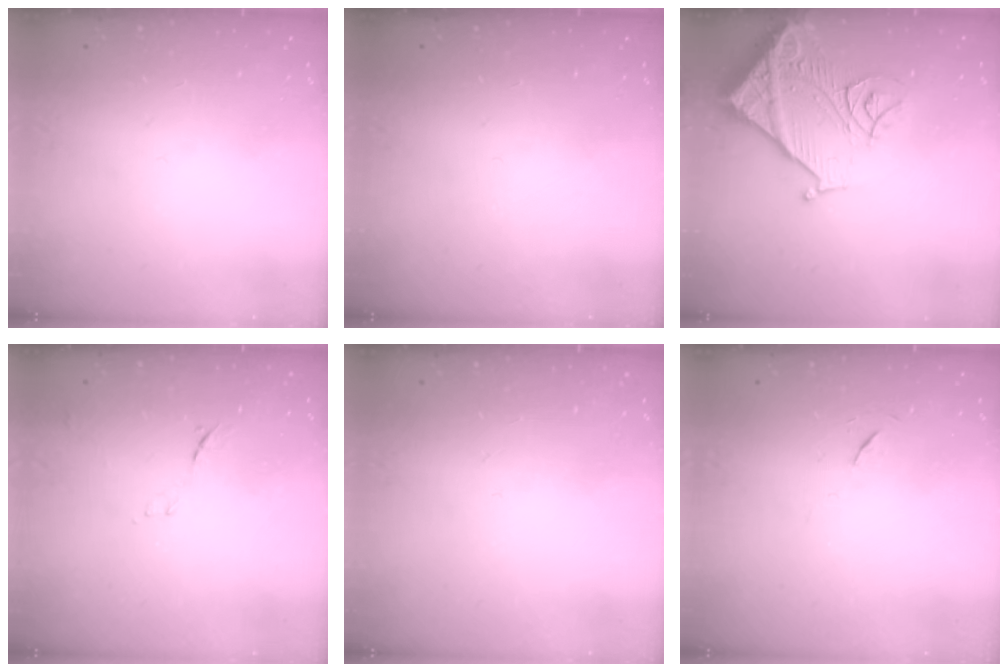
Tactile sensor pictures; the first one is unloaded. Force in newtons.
{"total": 0.0}
{"total": 15.0, "press": 14.9, "slide": 1.9}
{"total": 7.5, "press": 7.5, "slide": 0.8}
{"total": 0.0}
{"total": 5.7, "press": 5.2, "slide": 2.4}